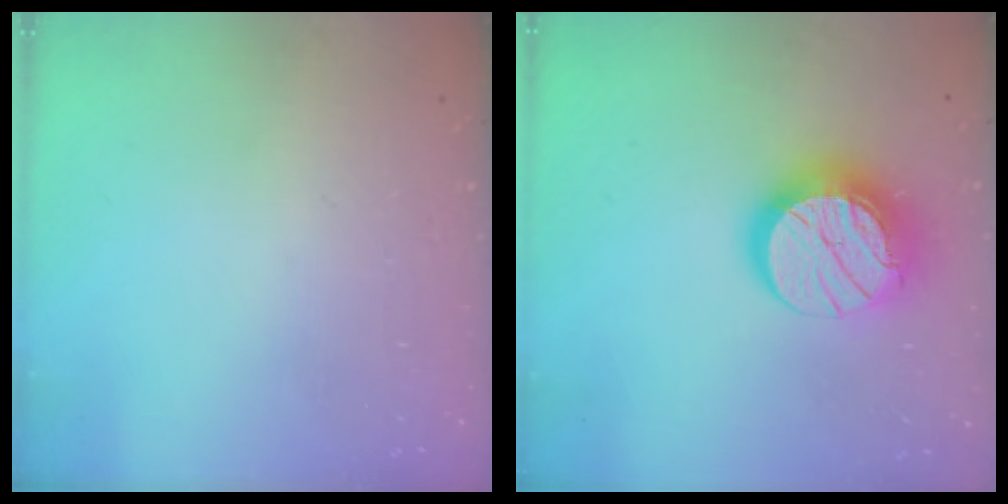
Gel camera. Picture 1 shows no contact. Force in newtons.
{"total": 14.8, "press": 14.8, "slide": 1.2}